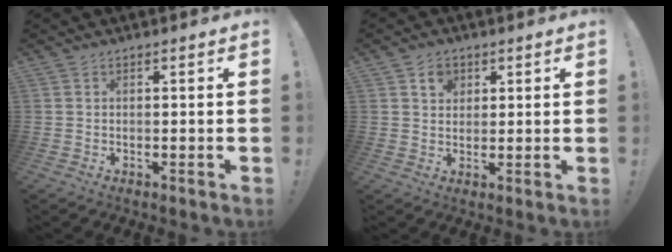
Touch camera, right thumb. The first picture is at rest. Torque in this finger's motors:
{"motor_torque": [0.16, 0.58, 0.12, -0.04, 0.00]}